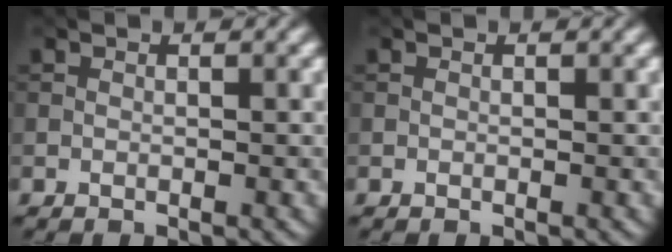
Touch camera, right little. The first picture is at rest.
{"total": 0.0}